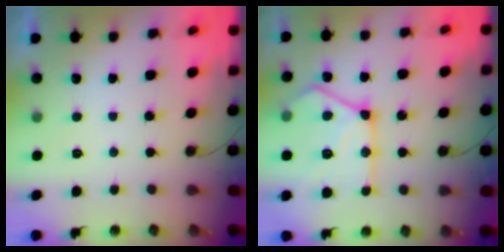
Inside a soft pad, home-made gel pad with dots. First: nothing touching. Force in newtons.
{"total": 19.3, "press": 19.2, "slide": 2.1}